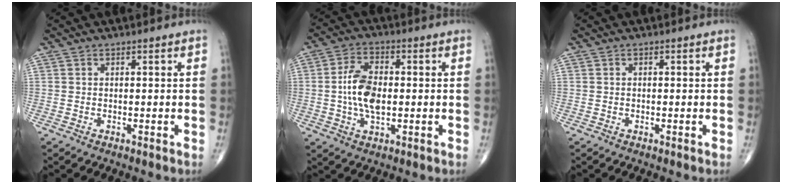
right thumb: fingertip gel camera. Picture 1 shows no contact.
{"total": 9.1, "force": [-0.3, 5.0, 7.7], "torque": [-0.143, 0.006, -0.009]}
{"total": 0.0}